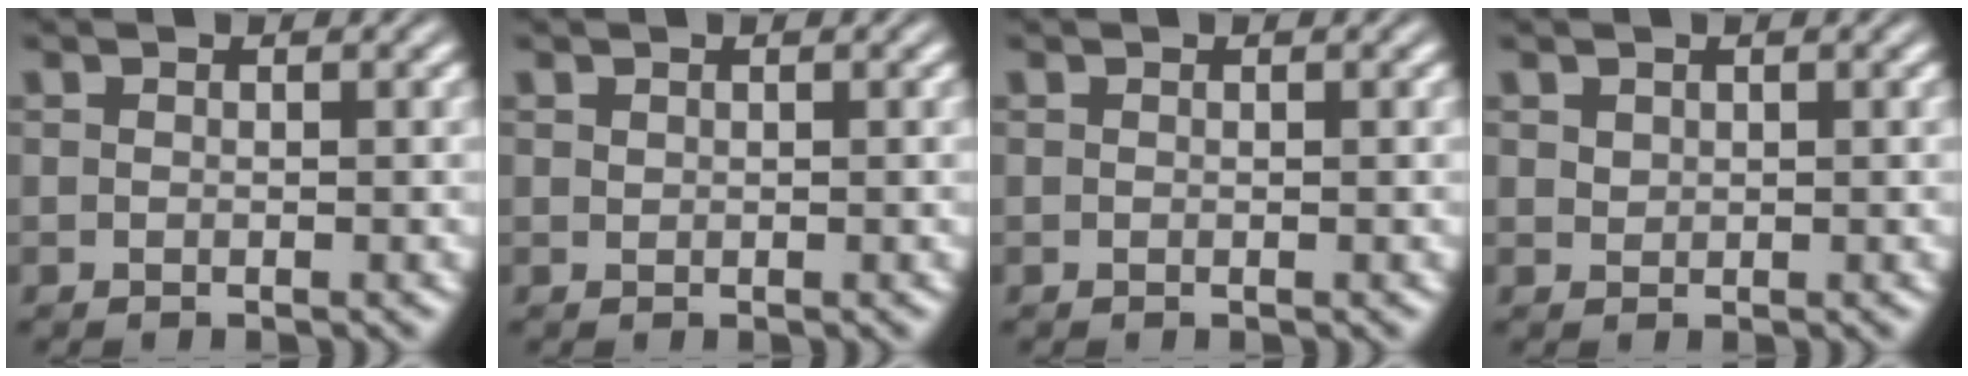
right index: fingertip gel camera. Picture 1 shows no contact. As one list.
[{"total": 1.0, "force": [0.3, -0.9, -0.1], "torque": [0.007, -0.003, 0.014]}, {"total": 0.0}, {"total": 1.1, "force": [0.7, -0.8, 0.0], "torque": [0.006, -0.005, 0.025]}]